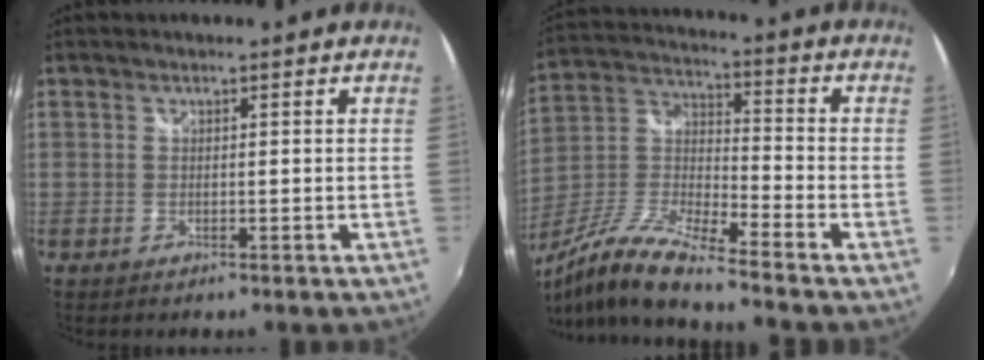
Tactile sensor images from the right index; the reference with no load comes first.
{"total": 13.7, "force": [-10.6, 0.8, 8.6], "torque": [-0.184, -0.015, -0.215]}